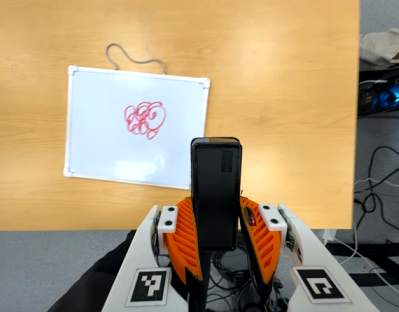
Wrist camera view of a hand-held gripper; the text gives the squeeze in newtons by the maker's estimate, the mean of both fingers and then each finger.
{"total": 4.9, "left": 3.3, "right": 6.5}